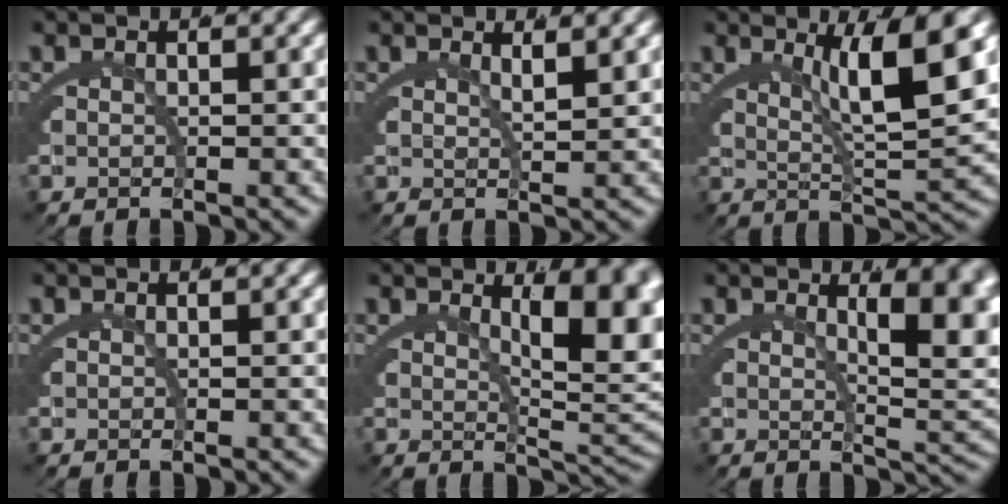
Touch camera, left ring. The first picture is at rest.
{"total": 1.9, "force": [1.5, -0.3, 1.0], "torque": [-0.013, -0.005, 0.030]}
{"total": 6.8, "force": [2.5, 1.0, 6.3], "torque": [-0.096, -0.001, 0.047]}
{"total": 0.0}
{"total": 7.7, "force": [2.1, 2.0, 7.1], "torque": [-0.058, -0.004, 0.037]}
{"total": 6.8, "force": [2.1, 1.6, 6.2], "torque": [-0.041, -0.002, 0.033]}